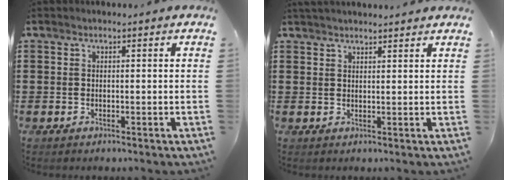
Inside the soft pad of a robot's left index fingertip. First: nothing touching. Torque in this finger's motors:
{"motor_torque": [1.21, -0.92, 0.64, 0.08]}